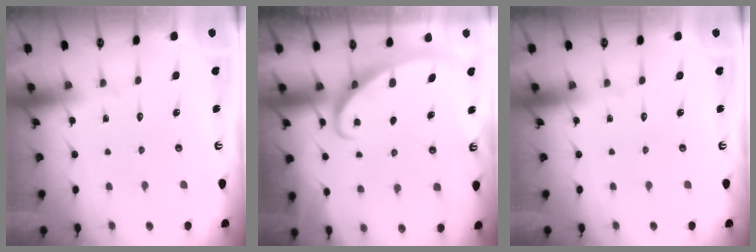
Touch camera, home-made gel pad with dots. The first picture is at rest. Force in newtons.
{"total": 2.6, "press": 2.6, "slide": 0.3}
{"total": 0.0}